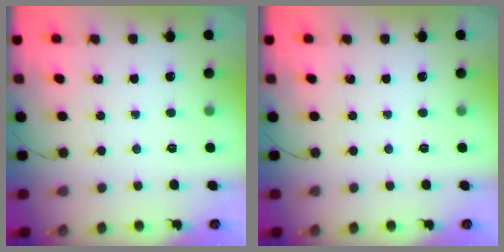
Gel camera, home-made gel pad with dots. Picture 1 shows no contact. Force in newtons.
{"total": 0.0}